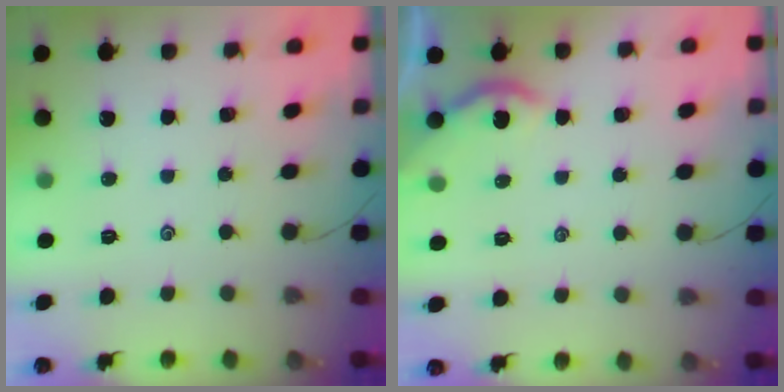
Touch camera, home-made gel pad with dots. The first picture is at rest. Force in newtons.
{"total": 4.8, "press": 4.8, "slide": 0.3}